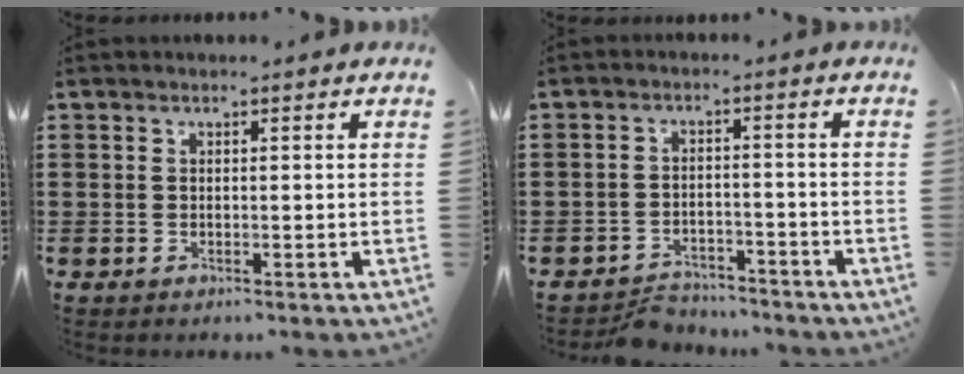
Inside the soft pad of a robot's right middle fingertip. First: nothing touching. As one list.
[{"total": 3.6, "force": [-3.5, 0.9, 0.1], "torque": [-0.008, 0.003, -0.072]}]